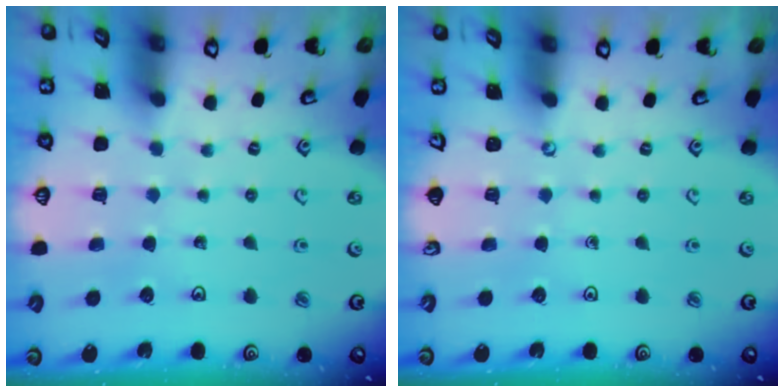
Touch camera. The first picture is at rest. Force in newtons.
{"total": 0.0}